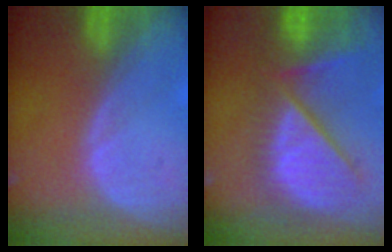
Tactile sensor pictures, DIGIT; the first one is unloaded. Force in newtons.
{"total": 11.9, "press": 10.3, "slide": 5.9}